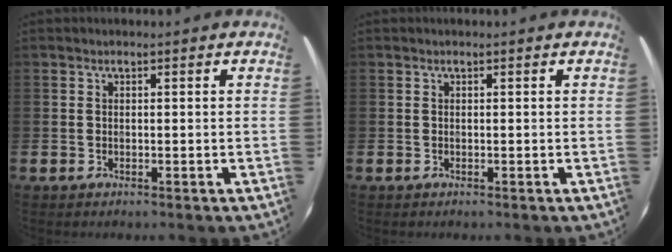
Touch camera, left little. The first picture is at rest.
{"total": 0.0}